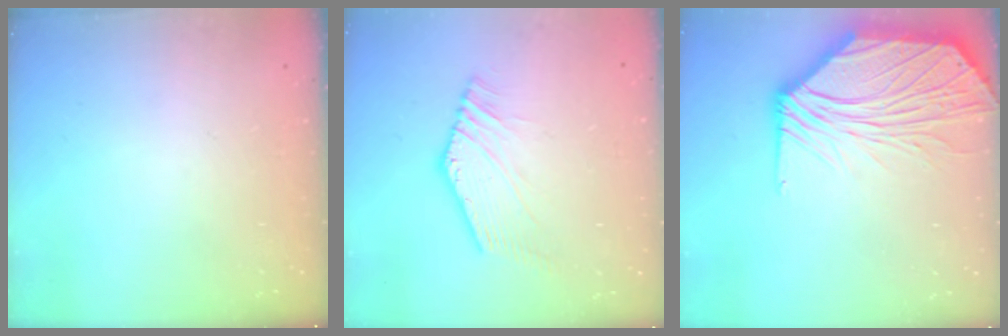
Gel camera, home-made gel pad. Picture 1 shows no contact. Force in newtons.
{"total": 0.6, "press": 0.0, "slide": 0.6}
{"total": 18.9, "press": 18.6, "slide": 3.0}